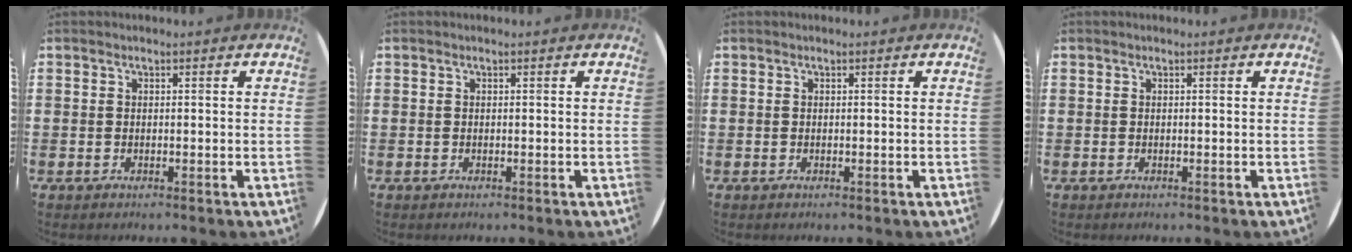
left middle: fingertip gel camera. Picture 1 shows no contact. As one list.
[{"total": 0.0}, {"total": 0.0}, {"total": 0.0}]